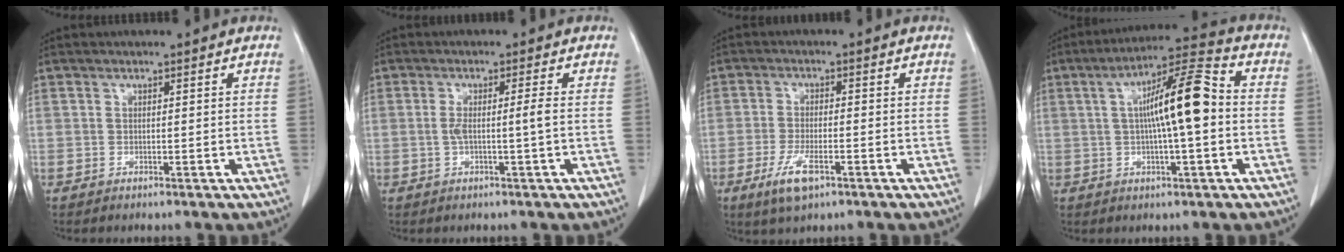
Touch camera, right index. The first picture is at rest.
{"total": 2.9, "force": [-0.3, -0.4, 2.9], "torque": [-0.057, 0.001, -0.004]}
{"total": 5.5, "force": [-2.8, 1.5, 4.5], "torque": [-0.092, -0.008, -0.044]}
{"total": 11.8, "force": [0.5, 1.3, 11.7], "torque": [-0.196, 0.023, 0.001]}